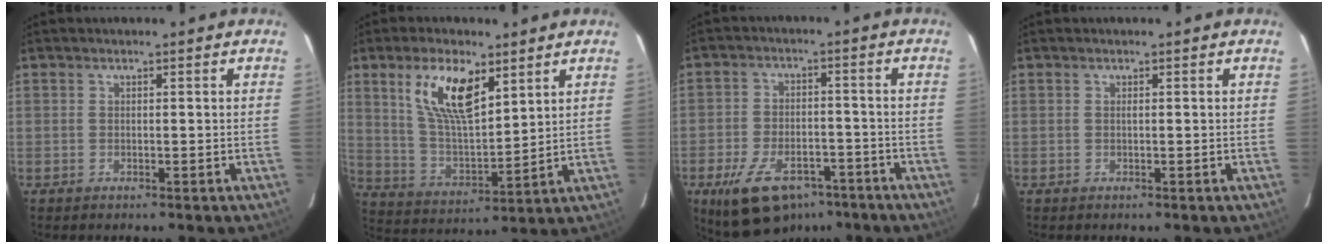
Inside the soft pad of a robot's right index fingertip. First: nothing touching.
{"total": 13.1, "force": [6.7, 5.1, 9.9], "torque": [-0.188, 0.008, 0.138]}
{"total": 14.2, "force": [-9.0, 7.5, 8.0], "torque": [-0.172, -0.008, -0.141]}
{"total": 0.0}